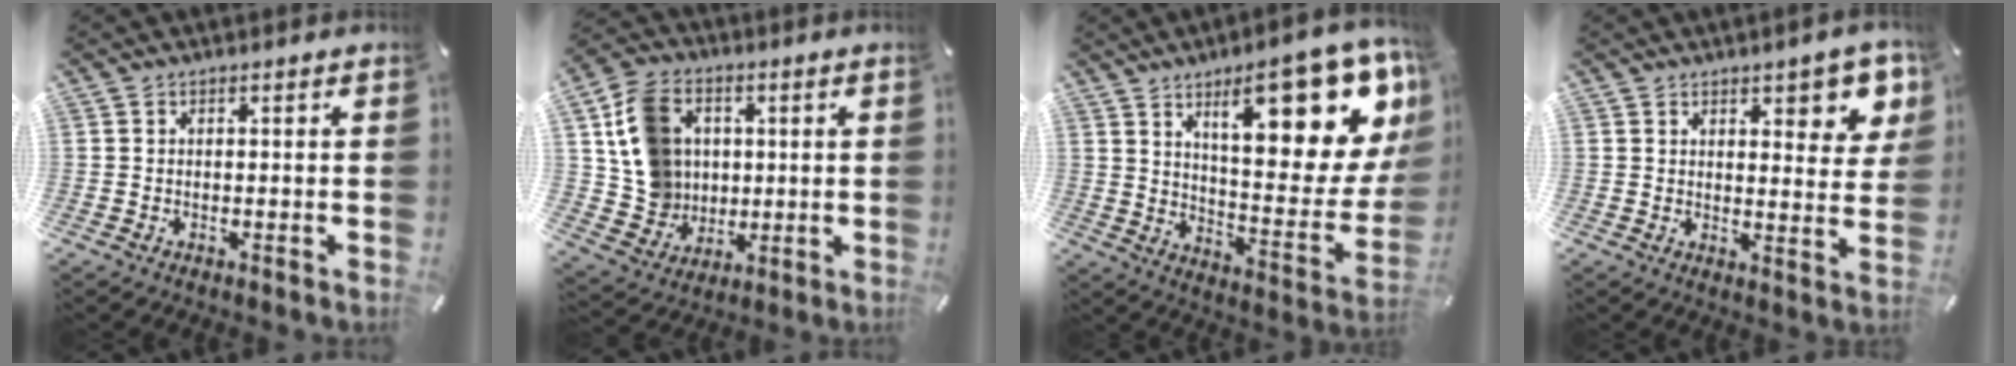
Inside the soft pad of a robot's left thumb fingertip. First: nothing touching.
{"total": 12.4, "force": [2.1, 11.2, 4.8], "torque": [-0.091, 0.007, 0.053]}
{"total": 23.6, "force": [12.9, 8.4, 17.9], "torque": [-0.237, -0.090, 0.203]}
{"total": 8.0, "force": [5.5, 3.3, 4.7], "torque": [-0.048, -0.036, 0.092]}